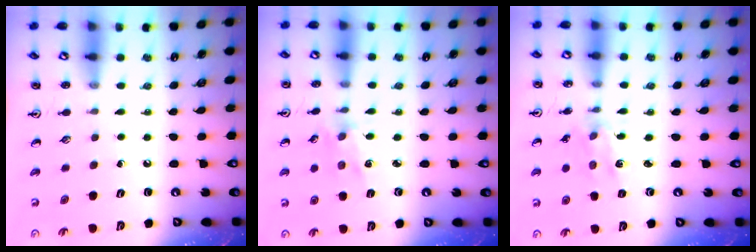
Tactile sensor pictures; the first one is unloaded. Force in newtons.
{"total": 2.6, "press": 2.6, "slide": 0.4}
{"total": 1.7, "press": 1.6, "slide": 0.2}